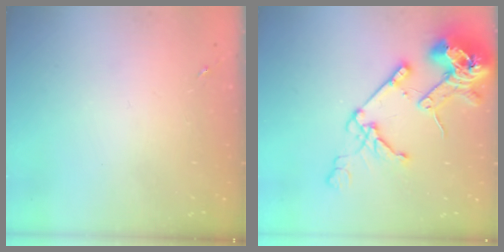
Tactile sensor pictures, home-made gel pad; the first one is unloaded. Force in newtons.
{"total": 18.6, "press": 18.4, "slide": 2.4}